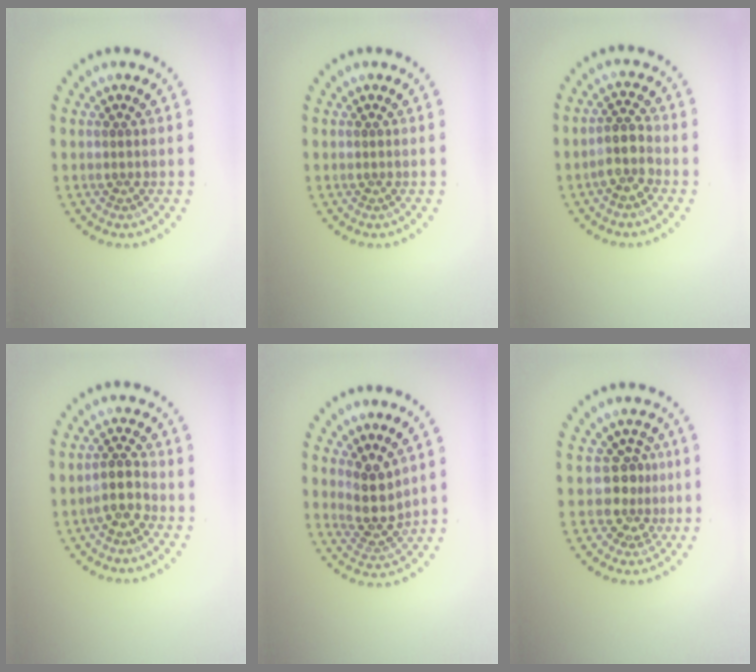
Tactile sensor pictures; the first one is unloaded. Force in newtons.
{"total": 0.0}
{"total": 2.9, "press": 2.4, "slide": 1.5}
{"total": 2.6, "press": 2.2, "slide": 1.3}
{"total": 3.3, "press": 2.6, "slide": 2.0}
{"total": 2.9, "press": 2.3, "slide": 1.7}